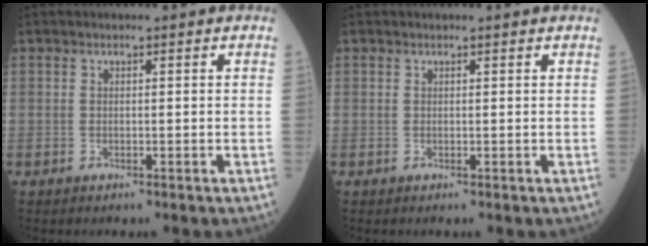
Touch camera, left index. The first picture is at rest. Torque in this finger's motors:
{"motor_torque": [-0.07, 0.13, -0.07, -0.01]}